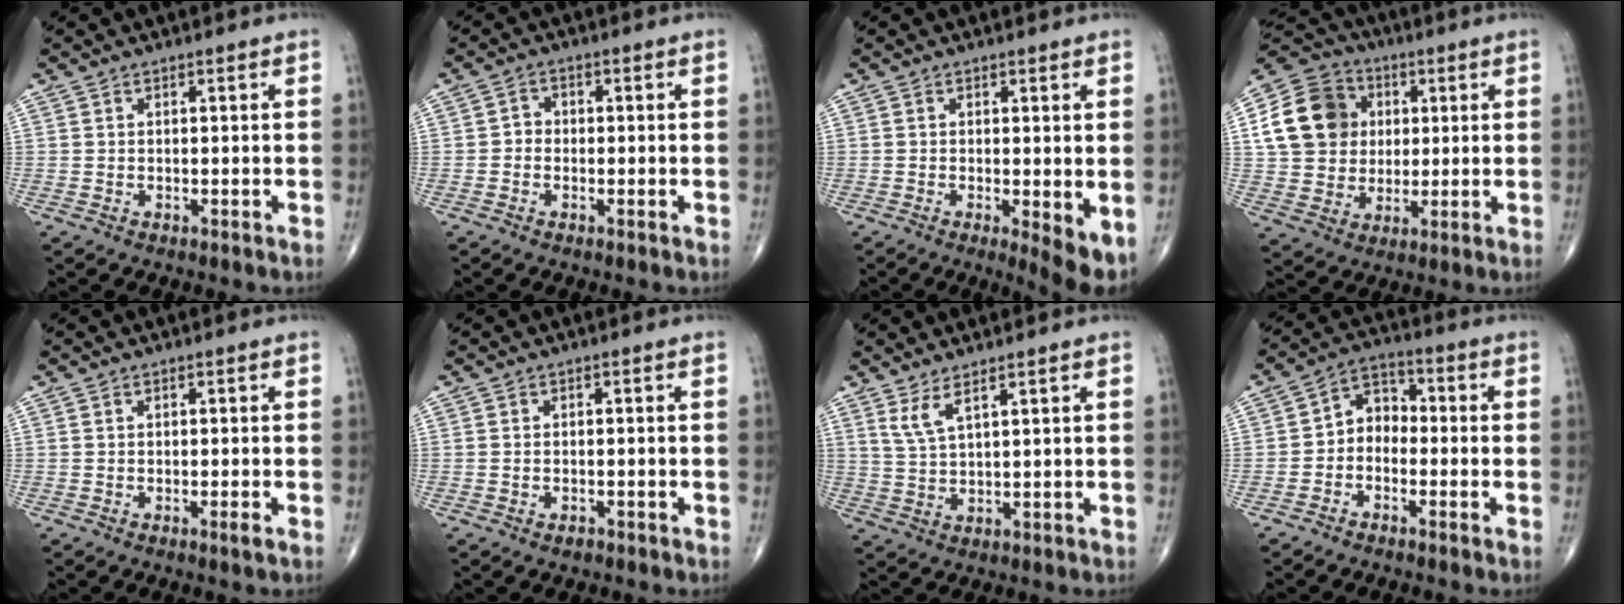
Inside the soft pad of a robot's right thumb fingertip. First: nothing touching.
{"total": 2.1, "force": [-0.5, 1.8, 0.9], "torque": [0.001, 0.008, -0.016]}
{"total": 5.2, "force": [-0.8, 1.1, 5.0], "torque": [-0.078, -0.020, -0.014]}
{"total": 15.7, "force": [3.0, 13.3, 7.6], "torque": [-0.125, 0.011, 0.053]}
{"total": 1.0, "force": [-0.4, -0.2, 0.8], "torque": [-0.016, -0.006, -0.009]}
{"total": 1.1, "force": [-0.7, 0.6, 0.6], "torque": [-0.011, 0.004, -0.009]}
{"total": 3.9, "force": [2.6, 0.6, 2.9], "torque": [-0.067, -0.023, 0.060]}
{"total": 5.9, "force": [-1.5, 4.6, 3.4], "torque": [-0.031, 0.032, -0.044]}